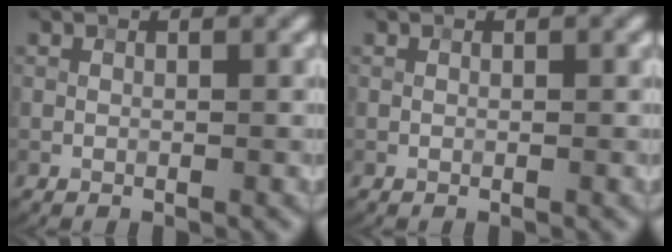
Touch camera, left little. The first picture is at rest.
{"total": 0.0}